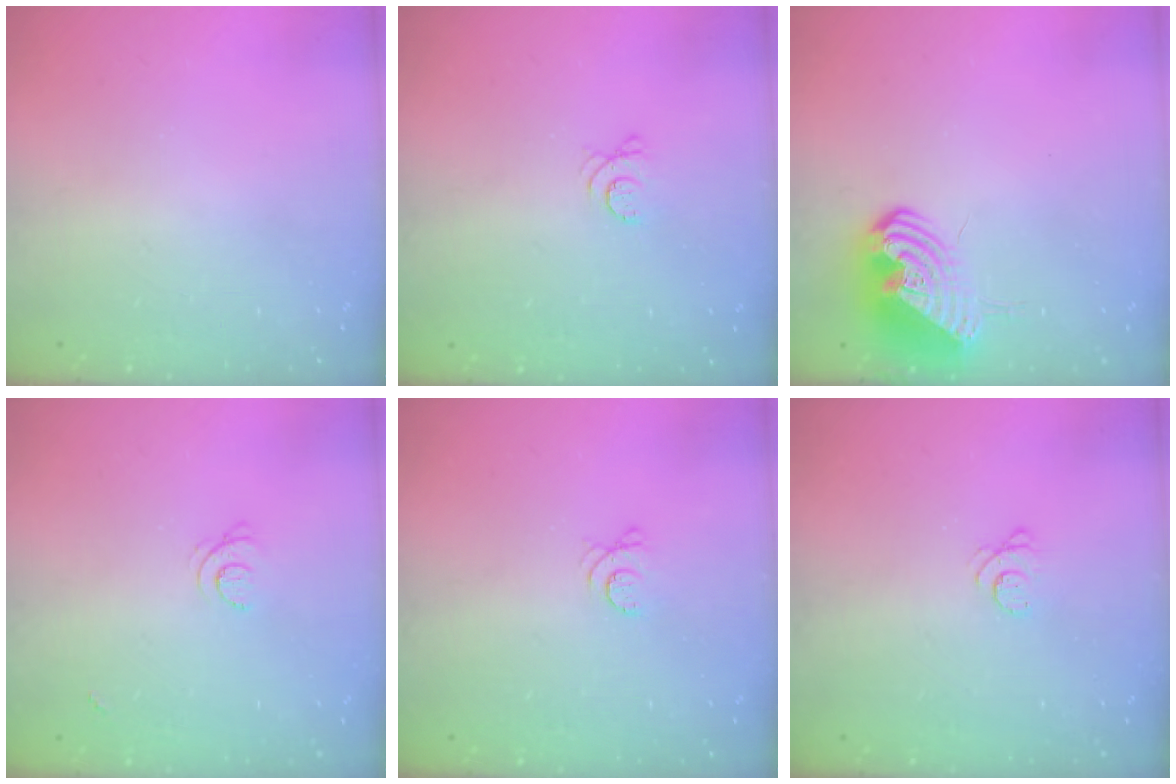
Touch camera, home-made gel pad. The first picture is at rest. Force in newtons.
{"total": 3.7, "press": 3.7, "slide": 0.5}
{"total": 11.2, "press": 11.1, "slide": 1.9}
{"total": 3.3, "press": 3.3, "slide": 0.5}
{"total": 3.7, "press": 3.7, "slide": 0.5}
{"total": 2.9, "press": 2.9, "slide": 0.3}